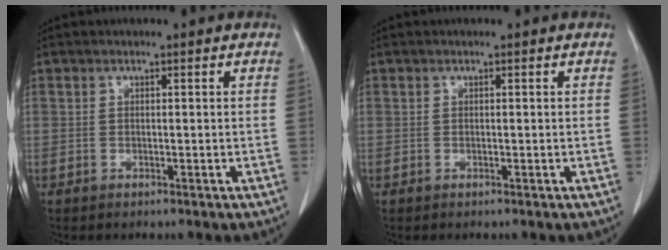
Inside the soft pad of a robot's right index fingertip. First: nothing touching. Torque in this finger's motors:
{"motor_torque": [0.00, 0.00, 0.00, 0.00]}